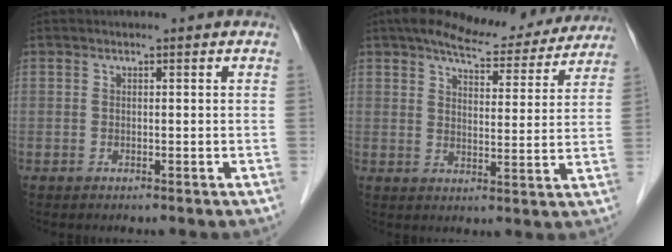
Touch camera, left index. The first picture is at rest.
{"total": 15.1, "force": [13.3, 4.1, 5.9], "torque": [-0.071, 0.009, 0.169]}